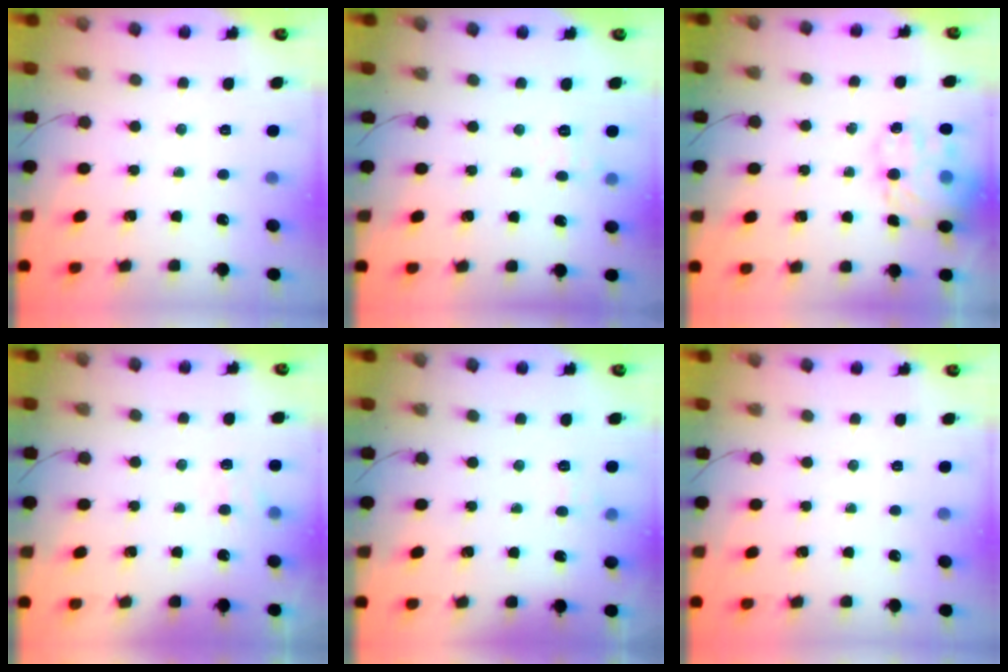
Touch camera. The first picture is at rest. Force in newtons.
{"total": 6.1, "press": 6.0, "slide": 1.5}
{"total": 13.1, "press": 12.8, "slide": 2.8}
{"total": 6.7, "press": 6.5, "slide": 1.6}
{"total": 3.1, "press": 2.8, "slide": 1.5}
{"total": 0.0}